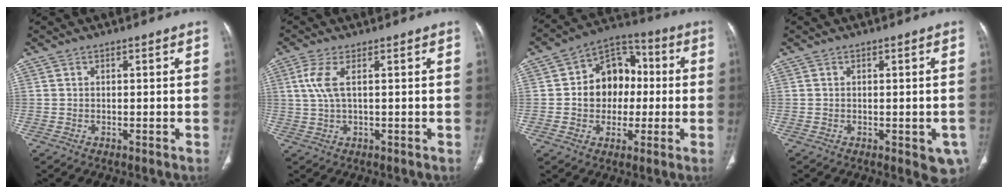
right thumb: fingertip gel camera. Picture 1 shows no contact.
{"total": 4.3, "force": [1.2, 1.1, 3.9], "torque": [-0.115, 0.008, 0.029]}
{"total": 13.2, "force": [0.1, 10.4, 8.2], "torque": [-0.073, 0.032, -0.006]}
{"total": 4.7, "force": [-1.6, 2.2, 3.9], "torque": [-0.022, -0.005, -0.016]}